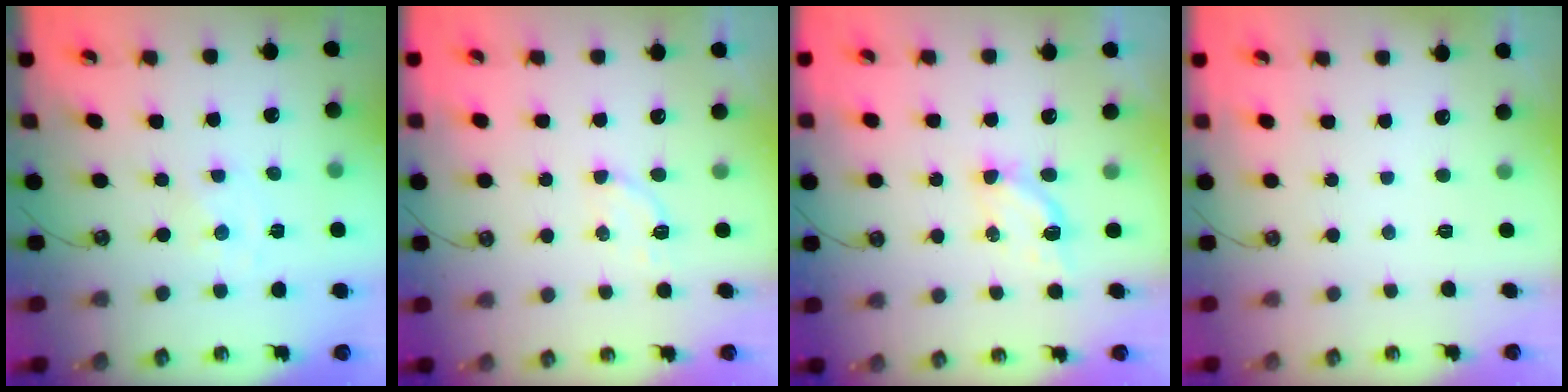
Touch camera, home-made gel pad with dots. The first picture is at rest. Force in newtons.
{"total": 3.3, "press": 3.1, "slide": 1.0}
{"total": 4.4, "press": 4.4, "slide": 0.5}
{"total": 0.0}